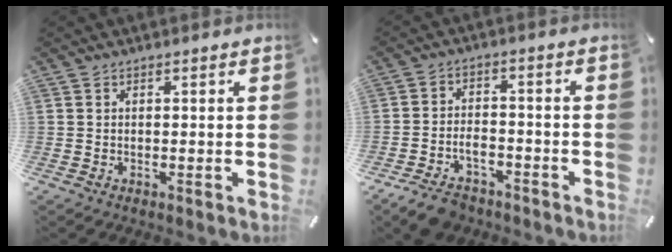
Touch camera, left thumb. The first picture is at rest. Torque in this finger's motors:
{"motor_torque": [0.39, 1.74, 0.46, 0.45, 0.05]}